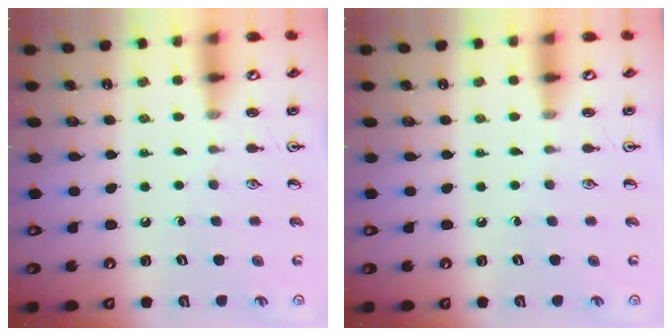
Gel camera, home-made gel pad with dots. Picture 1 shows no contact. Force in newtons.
{"total": 0.0}